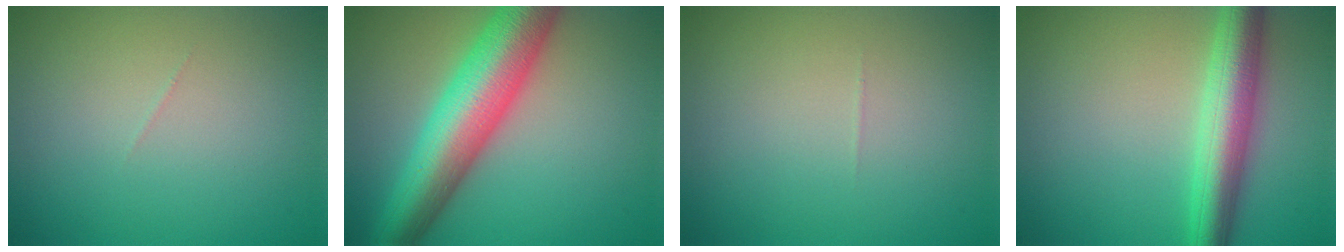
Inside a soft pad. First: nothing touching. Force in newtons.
{"total": 10.0, "press": 10.0, "slide": 0.3}
{"total": 0.0}
{"total": 6.1, "press": 6.1, "slide": 0.2}